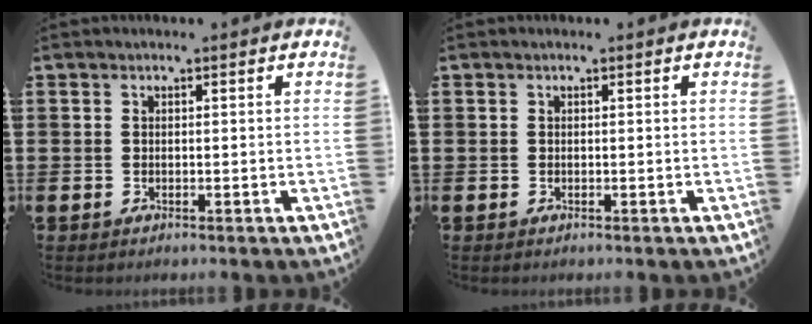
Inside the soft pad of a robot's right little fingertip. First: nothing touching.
{"total": 0.0}